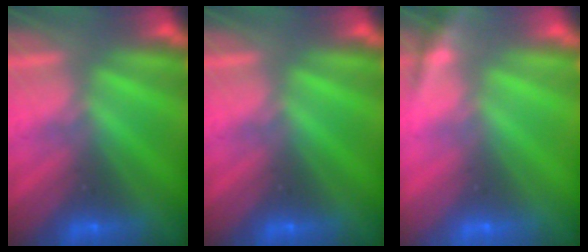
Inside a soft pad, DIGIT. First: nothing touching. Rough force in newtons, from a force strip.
{"total": 0.0}
{"total": 1.7}